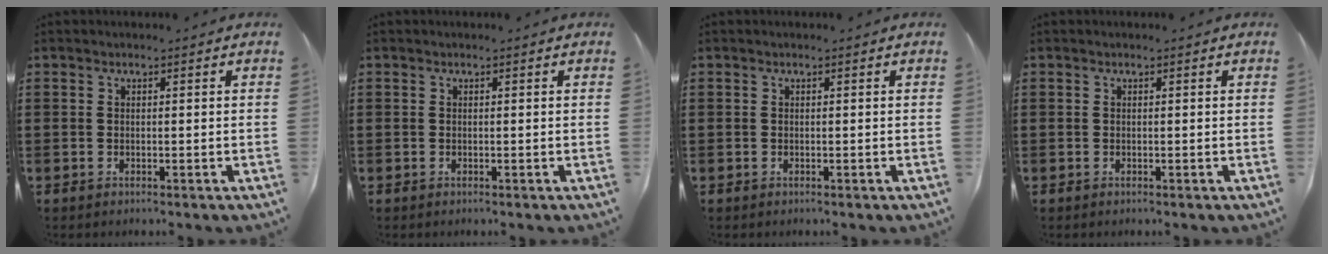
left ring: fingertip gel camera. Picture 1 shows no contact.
{"total": 0.0}
{"total": 0.0}
{"total": 0.0}